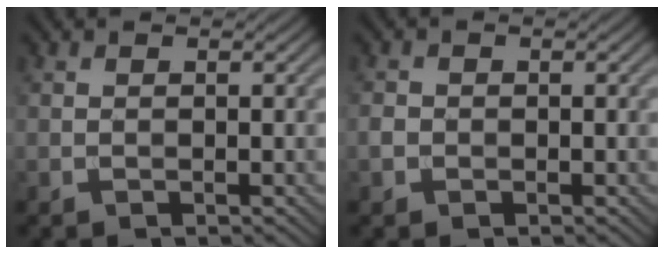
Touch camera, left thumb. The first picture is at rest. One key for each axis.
{"total": 1.4, "fx": -0.5, "fy": 1.3, "fz": 0.5, "tx": -0.009, "ty": -0.002, "tz": -0.015}